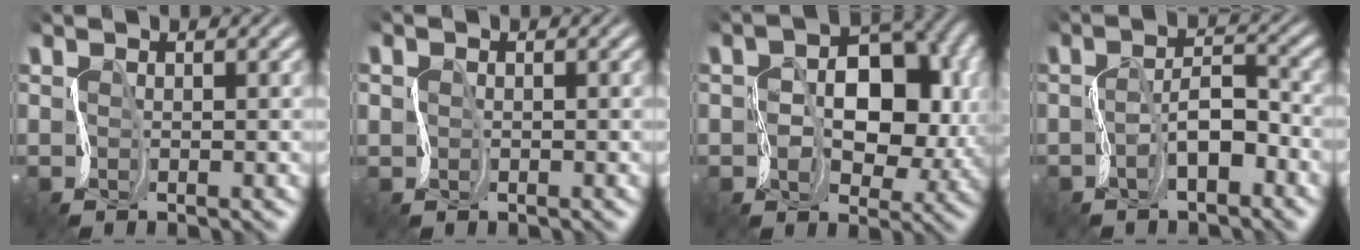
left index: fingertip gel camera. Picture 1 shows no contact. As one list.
[{"total": 1.3, "force": [-0.1, -0.4, -1.2], "torque": [0.000, 0.004, 0.001]}, {"total": 7.9, "force": [1.2, 5.4, 5.6], "torque": [-0.099, 0.011, 0.019]}, {"total": 1.7, "force": [-1.2, 0.6, 1.1], "torque": [-0.043, 0.013, -0.025]}]